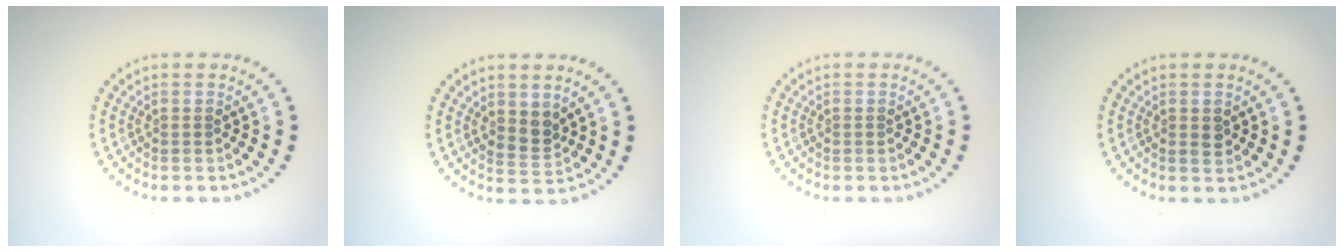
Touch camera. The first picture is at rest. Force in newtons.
{"total": 2.0, "press": 1.7, "slide": 1.1}
{"total": 0.0}
{"total": 1.2, "press": 1.2, "slide": 0.0}